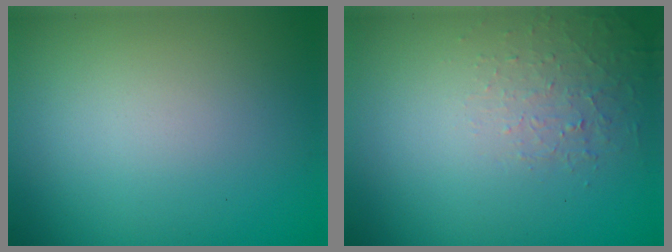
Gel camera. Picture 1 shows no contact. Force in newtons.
{"total": 1.3, "press": 0.4, "slide": 1.2}